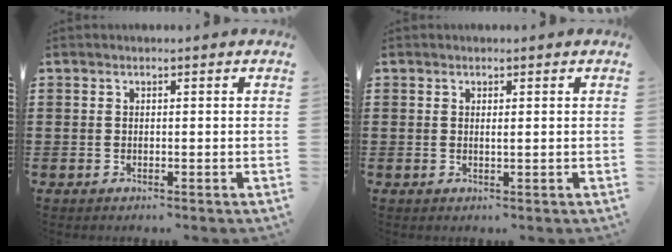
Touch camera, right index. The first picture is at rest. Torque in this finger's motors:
{"motor_torque": [-0.07, 0.09, 0.04, 0.00]}